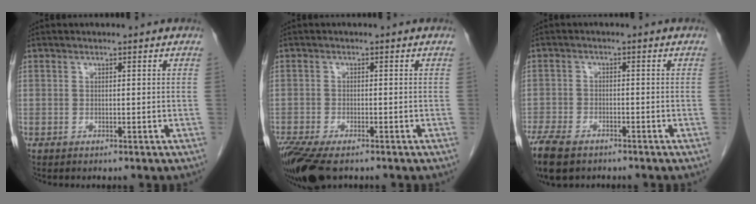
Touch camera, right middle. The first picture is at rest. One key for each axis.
{"total": 8.8, "fx": -6.4, "fy": 2.9, "fz": 5.3, "tx": -0.098, "ty": -0.019, "tz": -0.107}
{"total": 10.6, "fx": -7.5, "fy": 5.0, "fz": 5.6, "tx": -0.132, "ty": -0.017, "tz": -0.120}